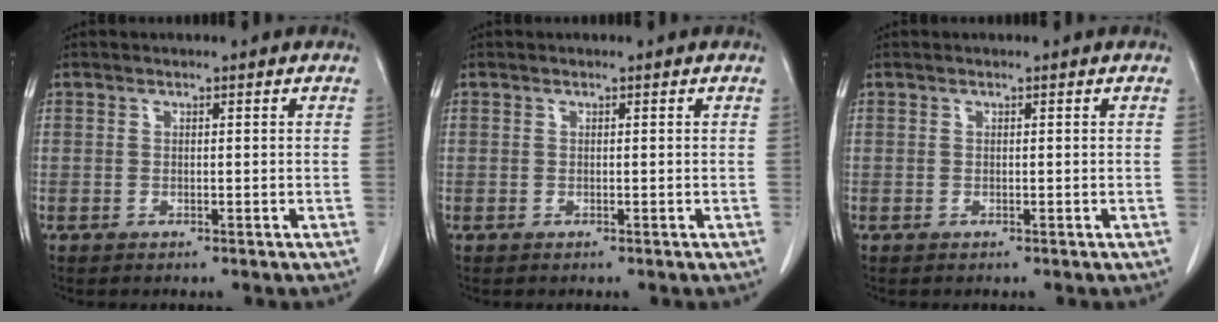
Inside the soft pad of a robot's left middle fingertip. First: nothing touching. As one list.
[{"total": 0.0}, {"total": 0.0}]